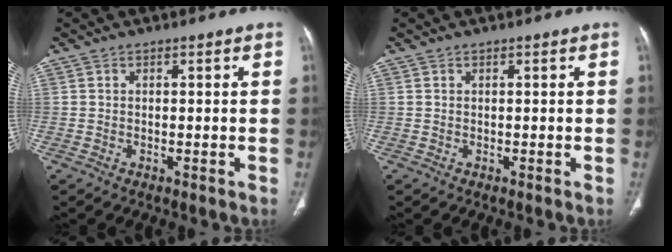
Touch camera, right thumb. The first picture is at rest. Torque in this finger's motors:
{"motor_torque": [0.00, 0.00, -0.11, 0.09, 0.00]}